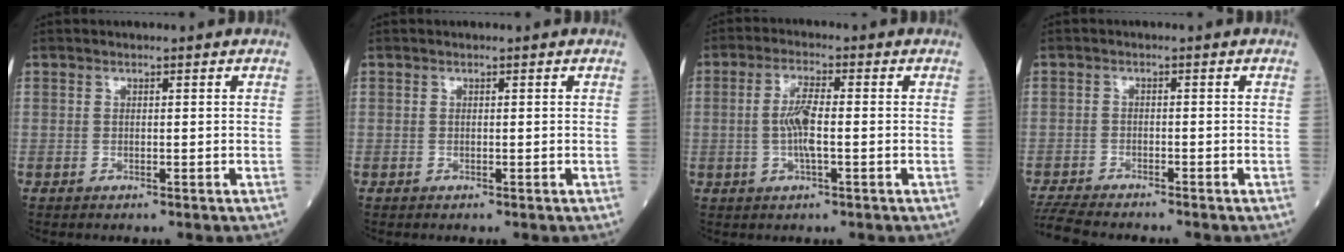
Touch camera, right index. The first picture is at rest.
{"total": 0.0}
{"total": 5.0, "force": [-0.5, 0.7, 5.0], "torque": [-0.104, 0.002, -0.011]}
{"total": 6.7, "force": [-6.3, 0.8, 2.1], "torque": [-0.039, -0.019, -0.111]}